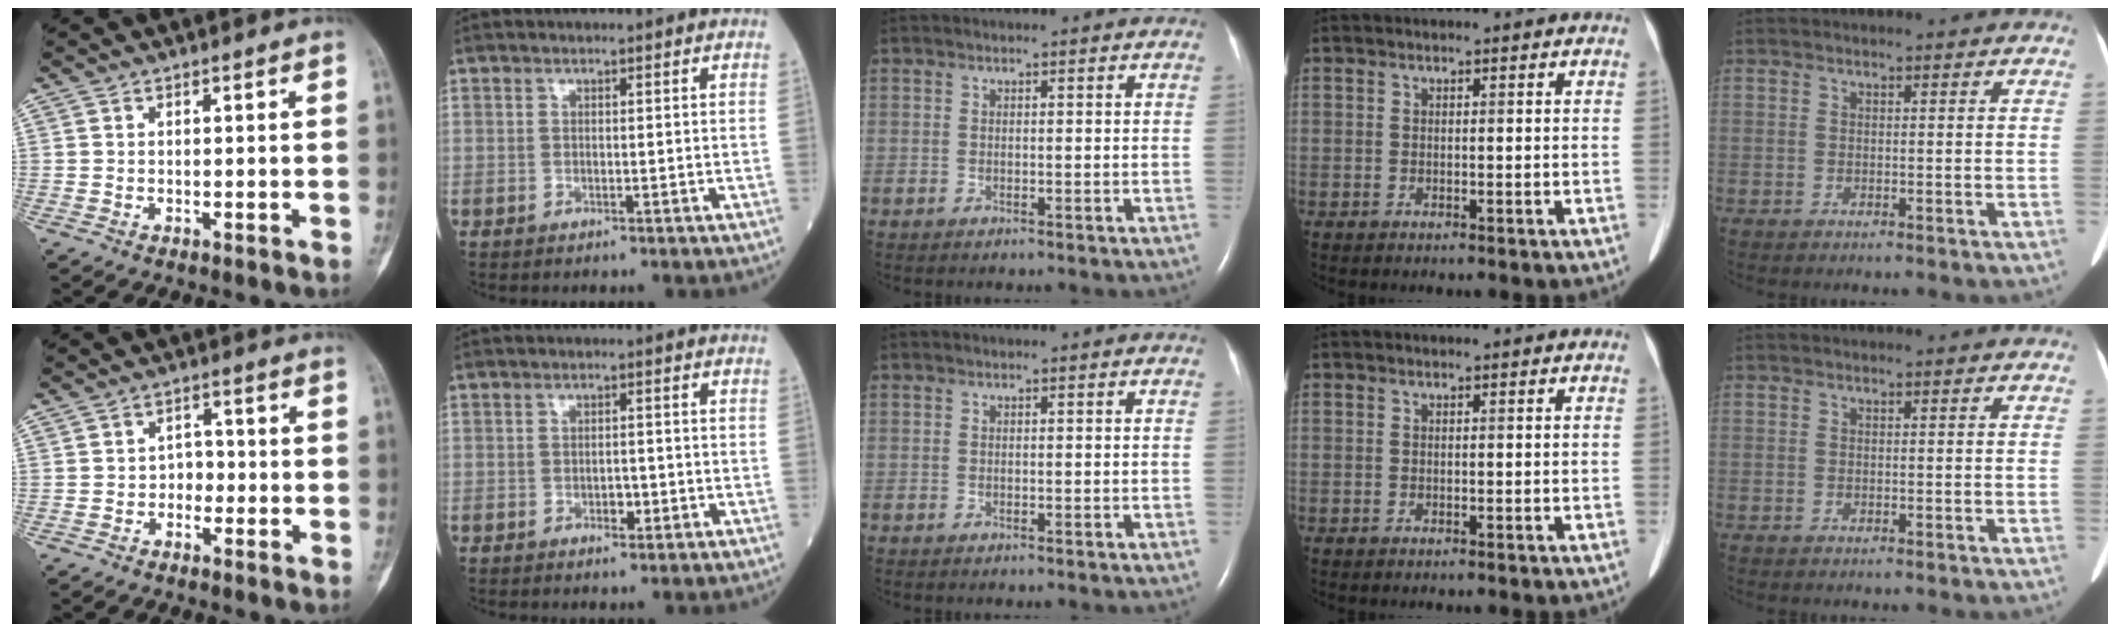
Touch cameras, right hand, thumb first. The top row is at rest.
{"thumb": {"total": 4.0, "force": [-1.5, 3.2, 2.0], "torque": [0.003, 0.022, -0.035]}, "index": {"total": 2.7, "force": [-1.0, 1.3, 2.1], "torque": [-0.030, 0.005, -0.009]}}